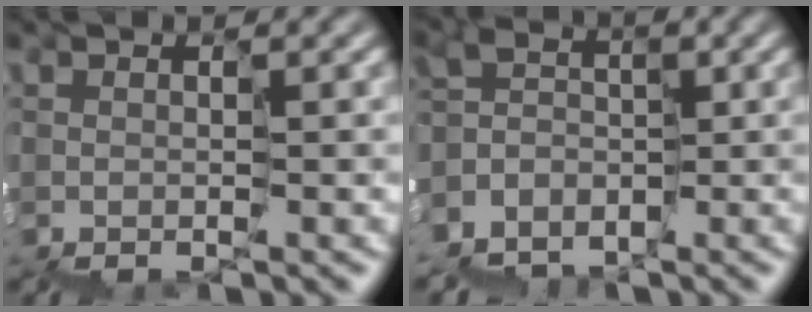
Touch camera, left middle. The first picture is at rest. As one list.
[{"total": 3.9, "force": [-3.3, 1.6, -1.0], "torque": [0.016, -0.003, -0.053]}]